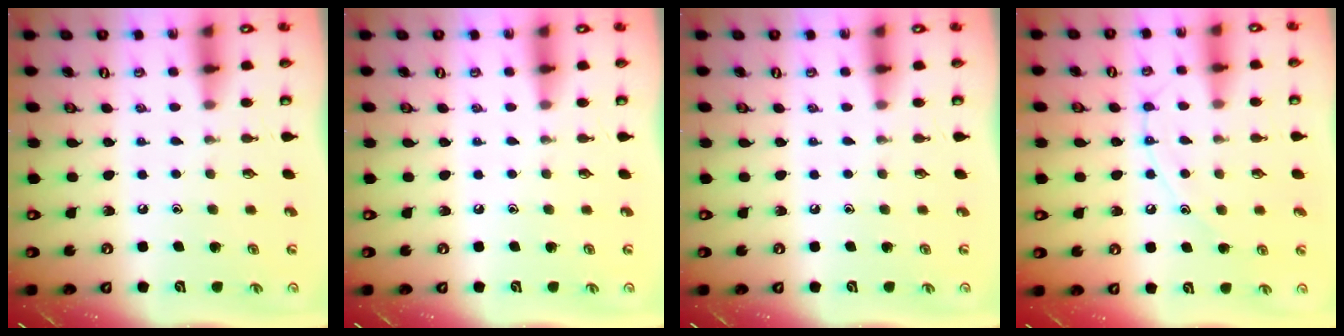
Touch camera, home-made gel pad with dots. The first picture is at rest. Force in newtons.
{"total": 0.0}
{"total": 0.0}
{"total": 9.0, "press": 9.0, "slide": 0.4}